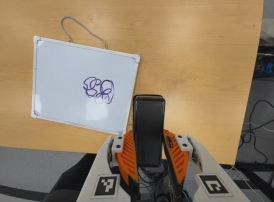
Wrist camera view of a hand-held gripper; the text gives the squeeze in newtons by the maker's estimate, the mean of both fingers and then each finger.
{"total": 5.0, "left": 3.2, "right": 6.8}